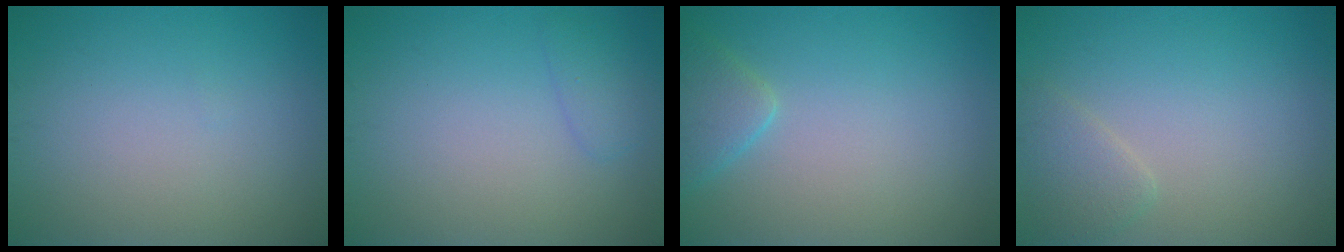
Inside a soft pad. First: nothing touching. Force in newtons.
{"total": 1.3, "press": 1.3, "slide": 0.2}
{"total": 2.5, "press": 2.4, "slide": 0.2}
{"total": 1.8, "press": 1.8, "slide": 0.1}